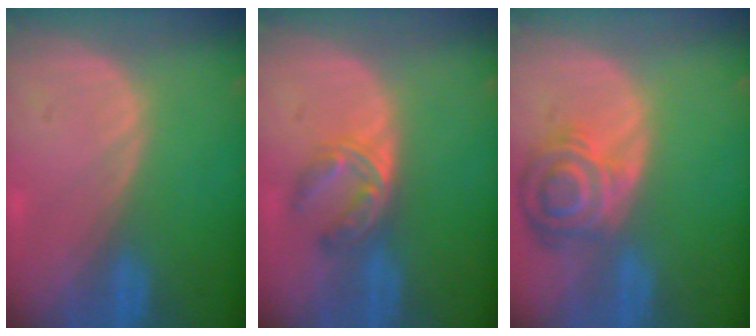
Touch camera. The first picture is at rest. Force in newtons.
{"total": 5.7, "press": 4.7, "slide": 3.2}
{"total": 8.0, "press": 7.1, "slide": 3.8}